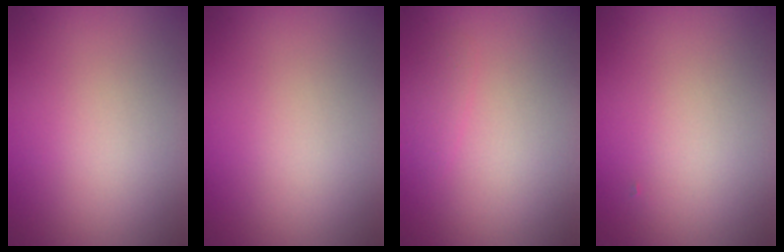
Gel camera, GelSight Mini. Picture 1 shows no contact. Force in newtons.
{"total": 0.0}
{"total": 0.9, "press": 0.9, "slide": 0.0}
{"total": 0.0}